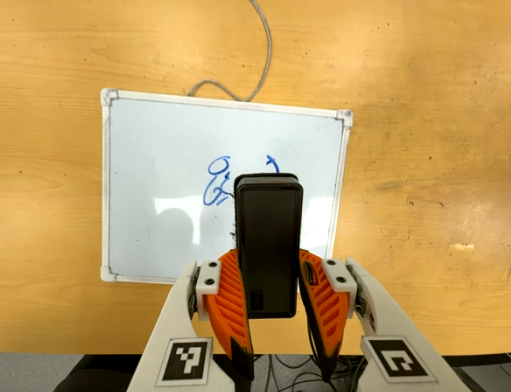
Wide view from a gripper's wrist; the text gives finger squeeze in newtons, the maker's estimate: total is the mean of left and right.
{"total": 7.5, "left": 5.9, "right": 9.1}